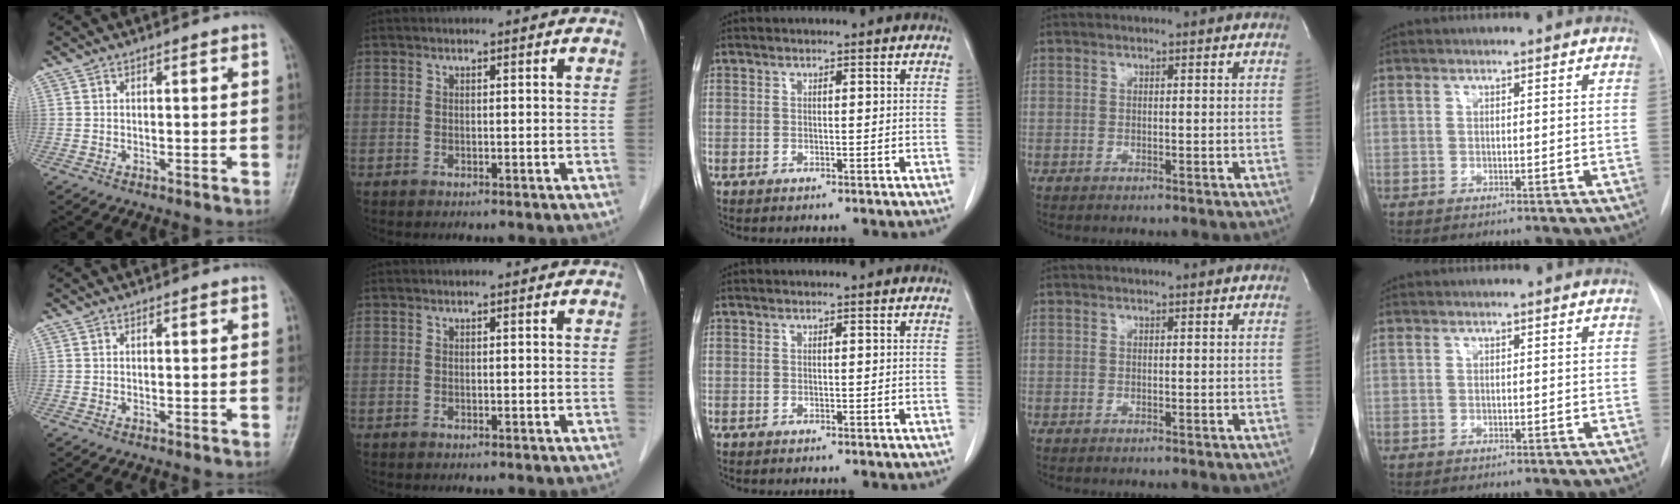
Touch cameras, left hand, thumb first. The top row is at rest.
{}